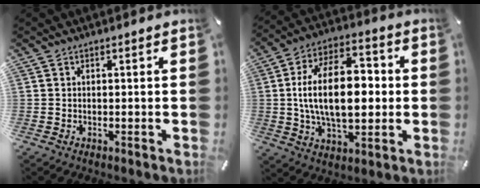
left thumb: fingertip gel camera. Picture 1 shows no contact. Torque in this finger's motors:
{"motor_torque": [2.47, 2.54, 2.16, -0.20, 0.65]}